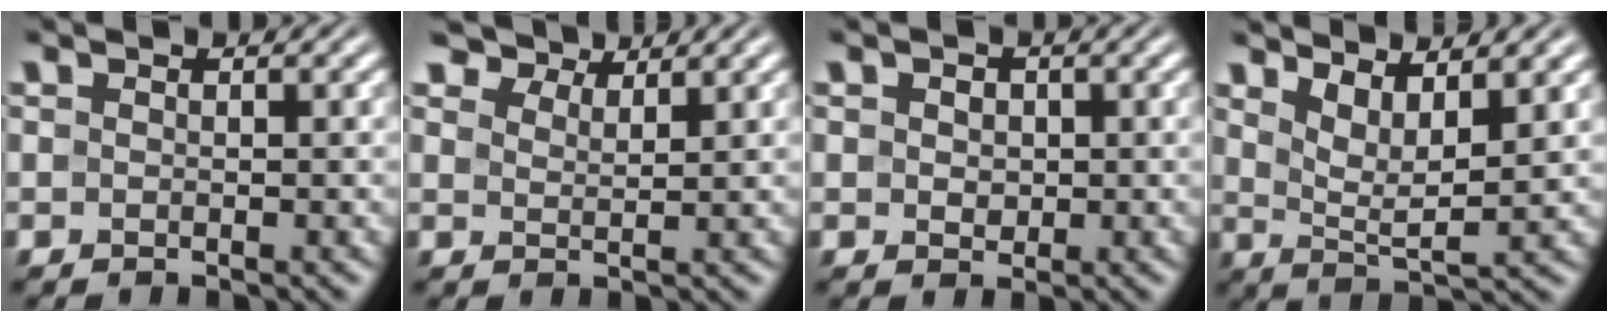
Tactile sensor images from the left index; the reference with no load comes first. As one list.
[{"total": 4.4, "force": [4.1, 1.1, 1.1], "torque": [-0.027, -0.004, 0.077]}, {"total": 1.9, "force": [0.4, 1.5, 1.0], "torque": [-0.012, 0.010, 0.002]}, {"total": 4.1, "force": [2.5, 1.1, 3.1], "torque": [-0.062, -0.011, 0.051]}]